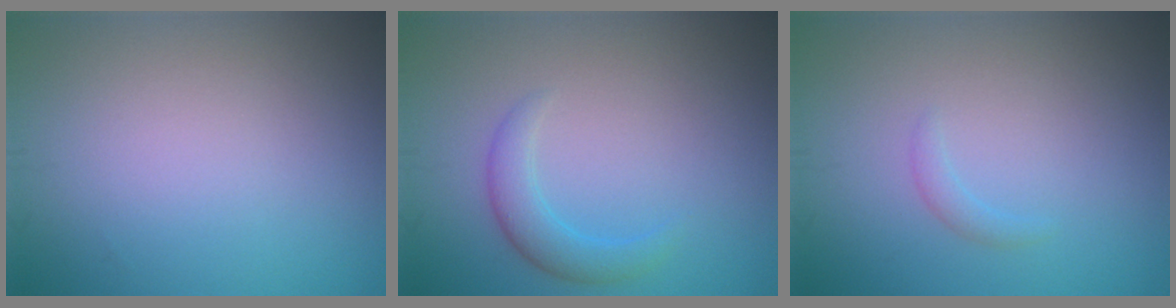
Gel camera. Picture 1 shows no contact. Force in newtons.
{"total": 2.5, "press": 2.5, "slide": 0.0}
{"total": 0.9, "press": 0.9, "slide": 0.2}